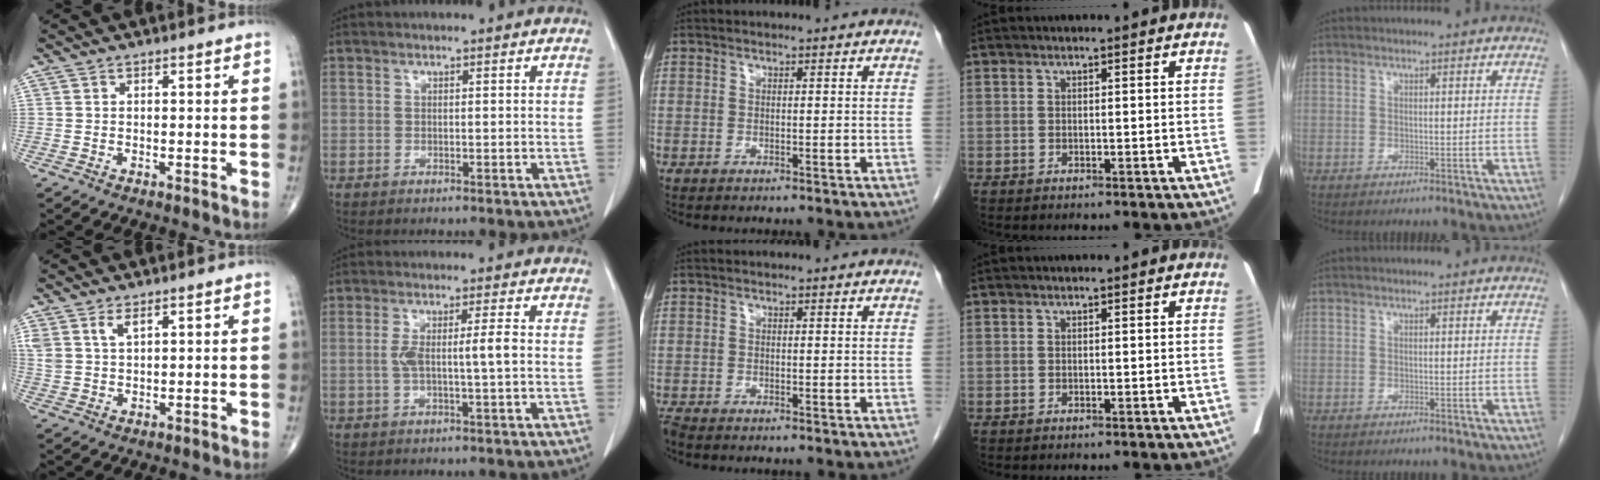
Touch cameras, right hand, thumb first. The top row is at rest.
{"thumb": {"total": 3.8, "force": [2.3, 1.7, 2.5], "torque": [-0.051, -0.006, 0.050]}, "index": {"total": 4.4, "force": [-0.1, -0.1, 4.4], "torque": [-0.086, 0.010, 0.003]}, "middle": {"total": 0.9, "force": [-0.9, 0.0, 0.2], "torque": [-0.013, -0.006, -0.019]}}